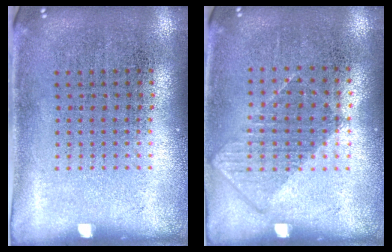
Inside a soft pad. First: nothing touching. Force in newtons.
{"total": 0.8, "press": 0.7, "slide": 0.4}